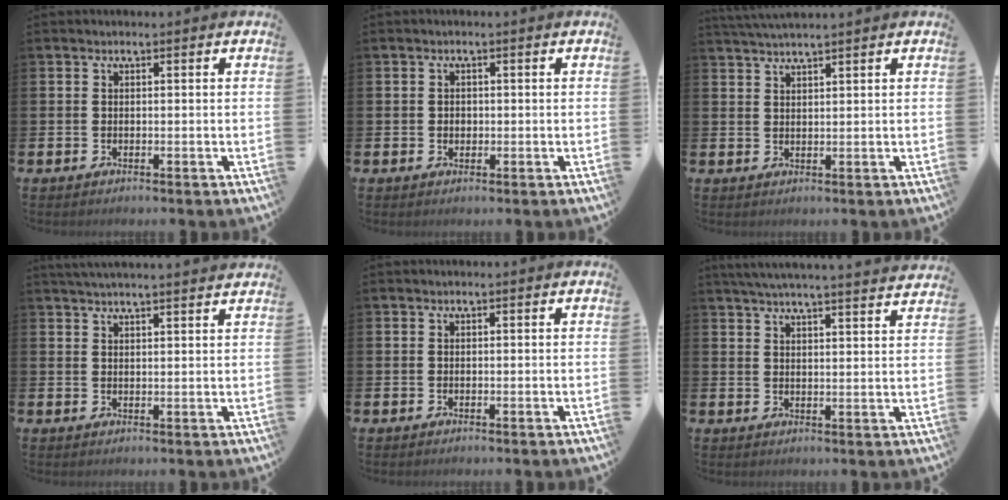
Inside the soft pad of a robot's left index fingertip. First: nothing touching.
{"total": 1.0, "force": [0.1, 0.9, 0.5], "torque": [-0.001, 0.005, -0.003]}
{"total": 2.5, "force": [2.5, -0.3, 0.3], "torque": [-0.017, -0.004, 0.047]}
{"total": 3.2, "force": [3.1, -0.5, 0.2], "torque": [-0.008, -0.012, 0.058]}
{"total": 0.0}
{"total": 5.1, "force": [5.0, -0.6, 1.1], "torque": [-0.032, -0.027, 0.087]}